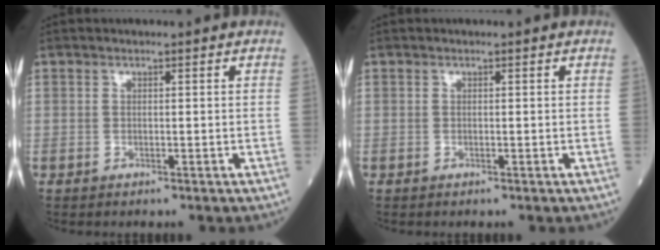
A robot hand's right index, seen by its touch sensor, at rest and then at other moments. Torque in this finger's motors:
{"motor_torque": [0.07, 0.01, -0.03, -0.01]}